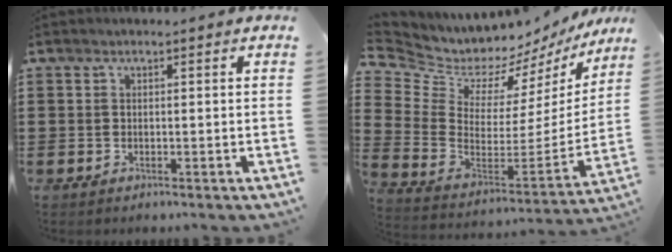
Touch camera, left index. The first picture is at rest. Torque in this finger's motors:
{"motor_torque": [0.14, 0.21, 0.16, 0.00]}